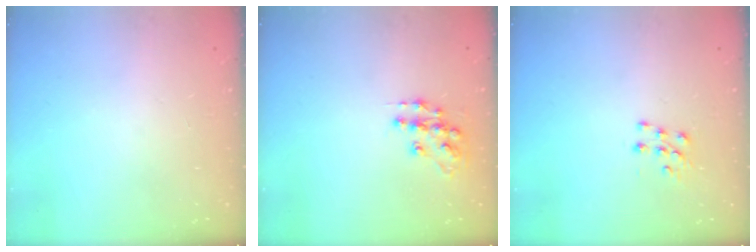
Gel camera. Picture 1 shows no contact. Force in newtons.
{"total": 11.1, "press": 11.0, "slide": 0.7}
{"total": 7.0, "press": 7.0, "slide": 0.7}